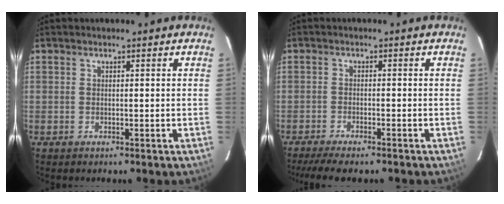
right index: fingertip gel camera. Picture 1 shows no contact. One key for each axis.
{"total": 7.9, "fx": -6.6, "fy": 1.3, "fz": 4.1, "tx": -0.096, "ty": -0.023, "tz": -0.110}